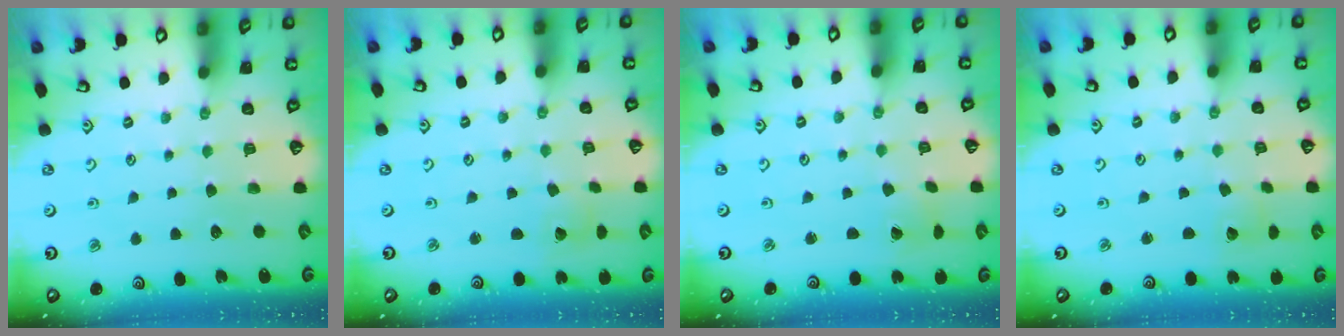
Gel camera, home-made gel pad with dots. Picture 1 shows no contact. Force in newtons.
{"total": 2.3, "press": 2.3, "slide": 0.2}
{"total": 0.8, "press": 0.8, "slide": 0.1}
{"total": 2.1, "press": 2.1, "slide": 0.2}